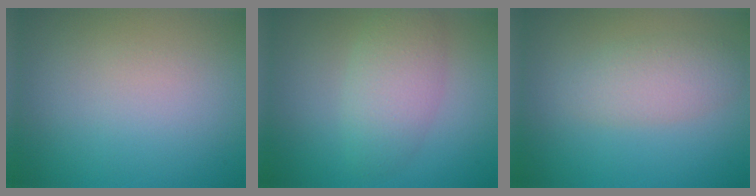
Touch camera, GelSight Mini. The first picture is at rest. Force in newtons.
{"total": 3.8, "press": 3.8, "slide": 0.1}
{"total": 3.0, "press": 3.0, "slide": 0.1}